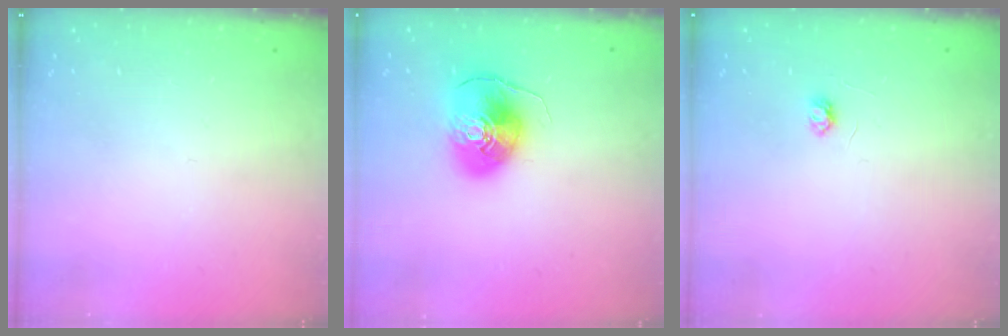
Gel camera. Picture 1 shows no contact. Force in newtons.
{"total": 10.3, "press": 10.2, "slide": 1.5}
{"total": 2.6, "press": 2.6, "slide": 0.3}